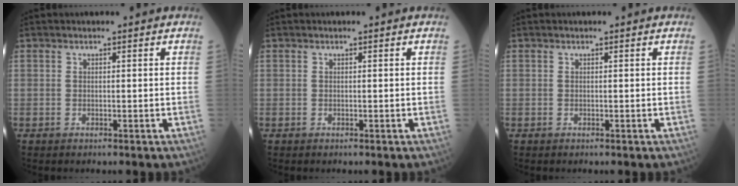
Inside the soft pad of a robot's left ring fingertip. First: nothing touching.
{"total": 0.0}
{"total": 0.0}